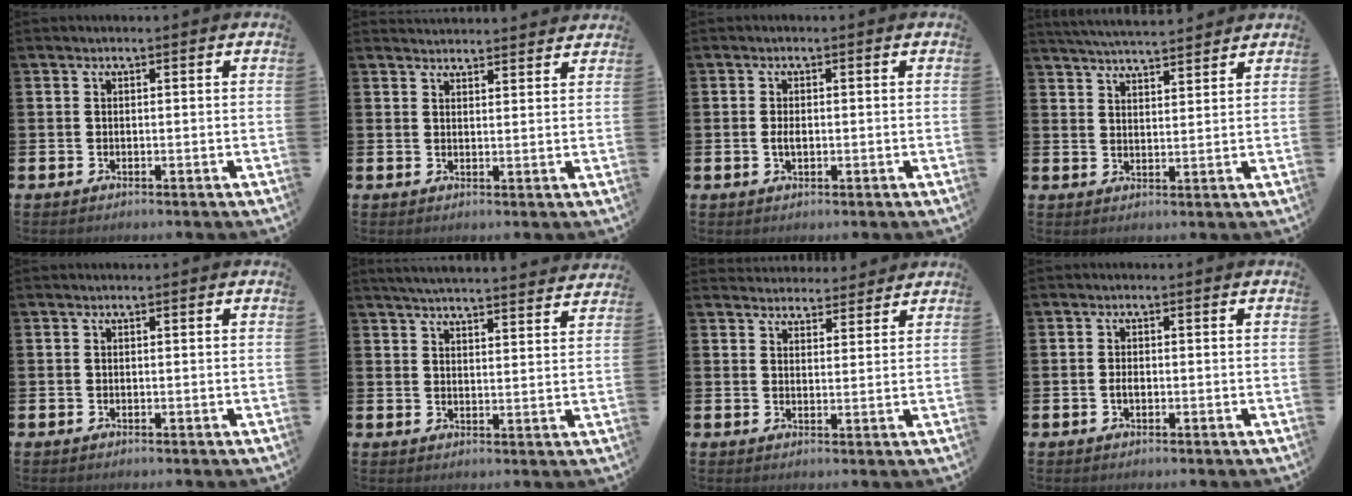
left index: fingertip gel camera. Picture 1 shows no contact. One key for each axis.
{"total": 2.9, "fx": 2.8, "fy": 0.4, "fz": -0.1, "tx": 0.008, "ty": -0.019, "tz": 0.050}
{"total": 1.6, "fx": -0.1, "fy": 0.9, "fz": 1.4, "tx": -0.021, "ty": 0.002, "tz": -0.004}
{"total": 5.0, "fx": 4.9, "fy": 0.2, "fz": 0.5, "tx": -0.021, "ty": -0.025, "tz": 0.090}
{"total": 0.0}
{"total": 4.9, "fx": 4.9, "fy": 0.0, "fz": 0.6, "tx": -0.020, "ty": -0.031, "tz": 0.085}
{"total": 3.8, "fx": 3.7, "fy": 0.9, "fz": -0.3, "tx": -0.003, "ty": -0.017, "tz": 0.068}
{"total": 1.3, "fx": -0.3, "fy": 0.8, "fz": 1.0, "tx": -0.014, "ty": 0.001, "tz": -0.007}